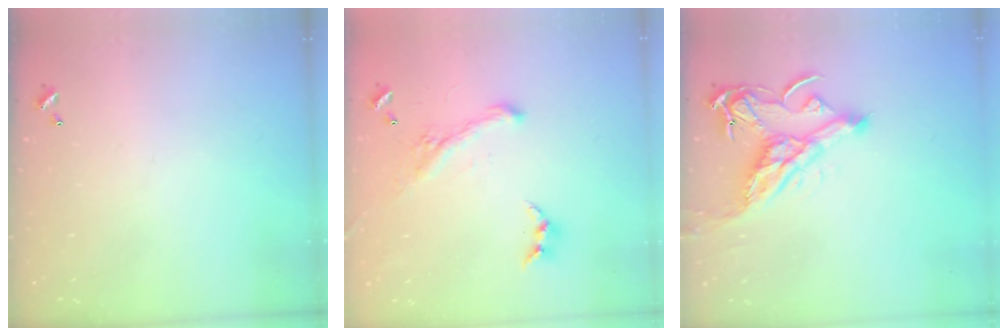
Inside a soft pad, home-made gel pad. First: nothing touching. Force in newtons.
{"total": 1.9, "press": 1.3, "slide": 1.4}
{"total": 10.2, "press": 10.1, "slide": 1.5}